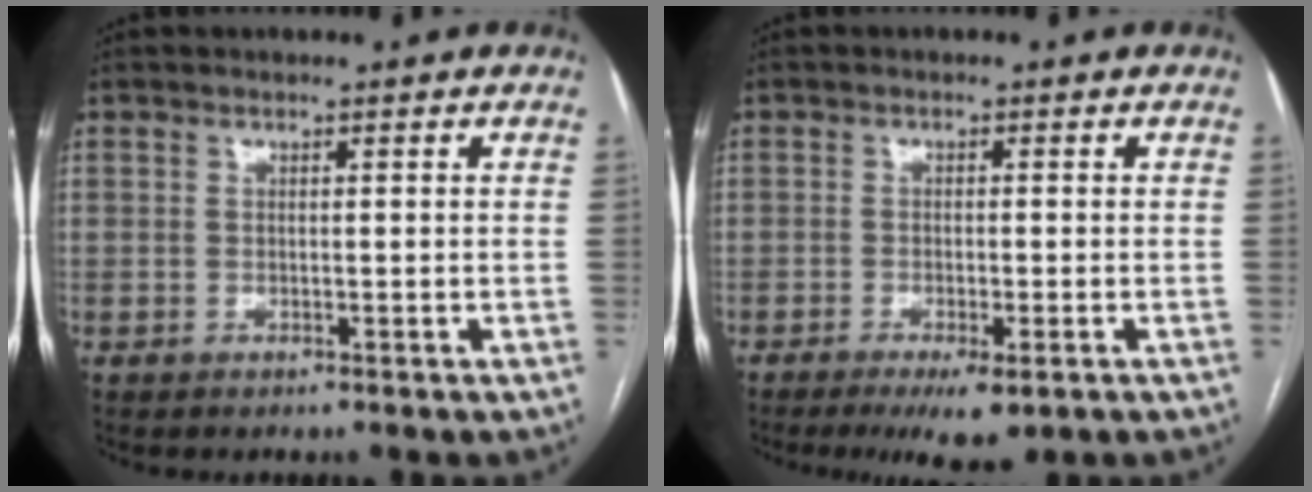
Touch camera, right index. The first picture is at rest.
{"total": 5.4, "force": [-3.1, 1.1, 4.3], "torque": [-0.066, -0.012, -0.044]}